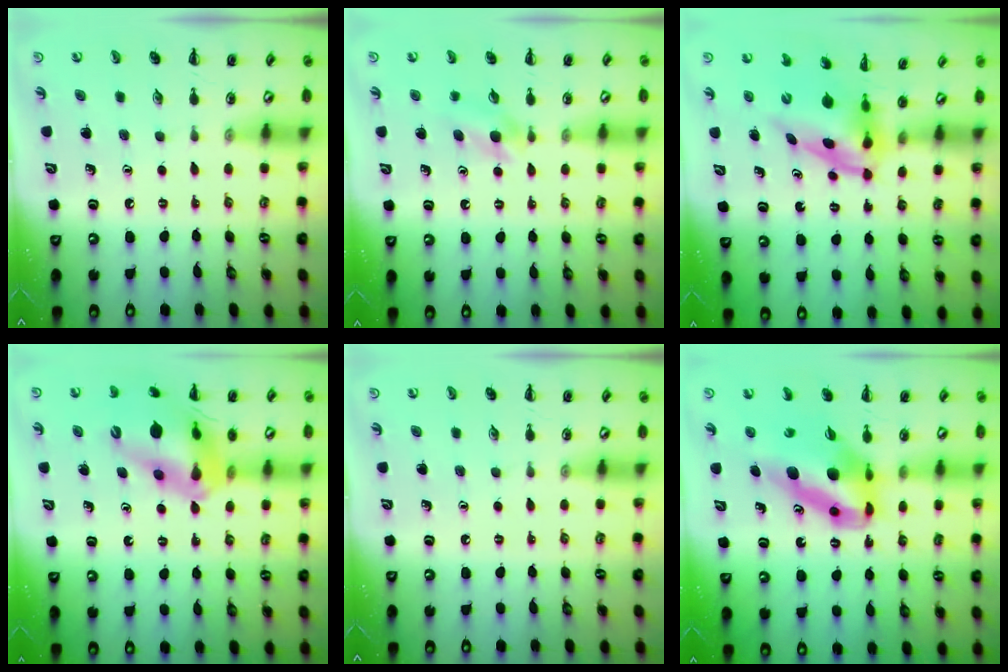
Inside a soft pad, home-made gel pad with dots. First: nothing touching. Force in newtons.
{"total": 5.0, "press": 4.6, "slide": 1.7}
{"total": 3.7, "press": 3.6, "slide": 0.6}
{"total": 17.4, "press": 17.1, "slide": 3.1}
{"total": 0.0}
{"total": 11.8, "press": 11.2, "slide": 3.6}